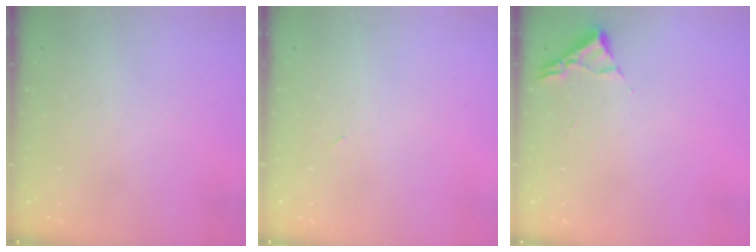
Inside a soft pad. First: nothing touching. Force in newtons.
{"total": 2.4, "press": 2.3, "slide": 0.8}
{"total": 3.0, "press": 2.9, "slide": 0.4}